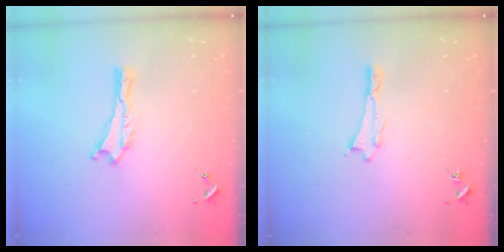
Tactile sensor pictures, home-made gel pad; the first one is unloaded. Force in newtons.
{"total": 0.5, "press": 0.5, "slide": 0.2}